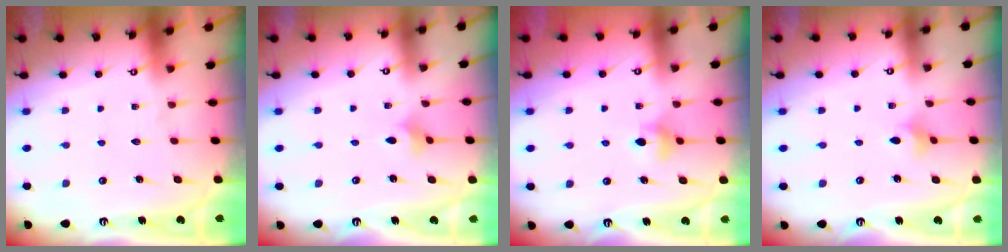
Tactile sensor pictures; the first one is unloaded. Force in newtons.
{"total": 2.9, "press": 2.9, "slide": 0.5}
{"total": 6.1, "press": 6.1, "slide": 0.9}
{"total": 2.8, "press": 2.8, "slide": 0.6}